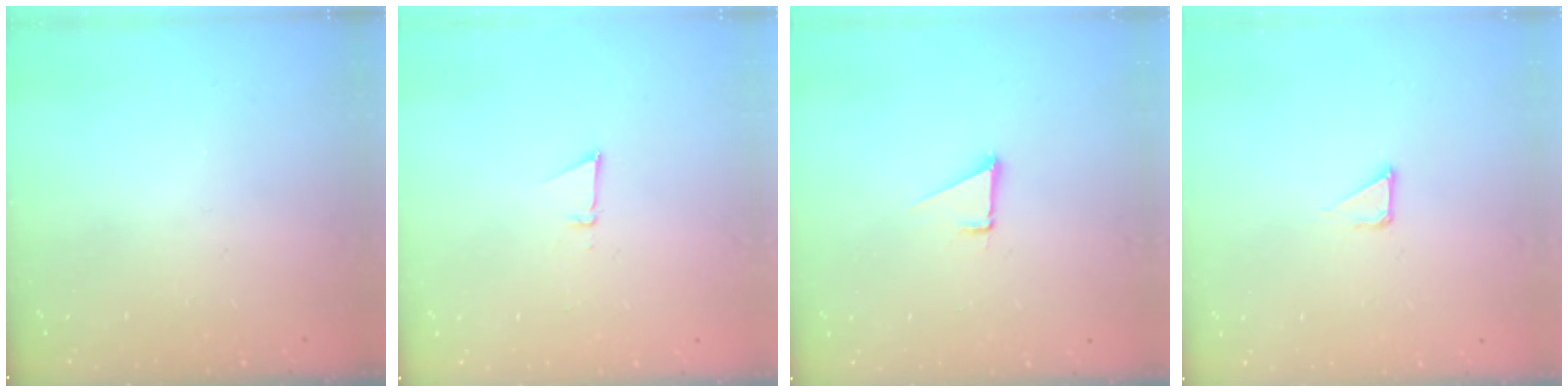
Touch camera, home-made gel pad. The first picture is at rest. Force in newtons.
{"total": 3.0, "press": 2.9, "slide": 0.8}
{"total": 1.9, "press": 1.9, "slide": 0.1}
{"total": 2.8, "press": 2.8, "slide": 0.1}